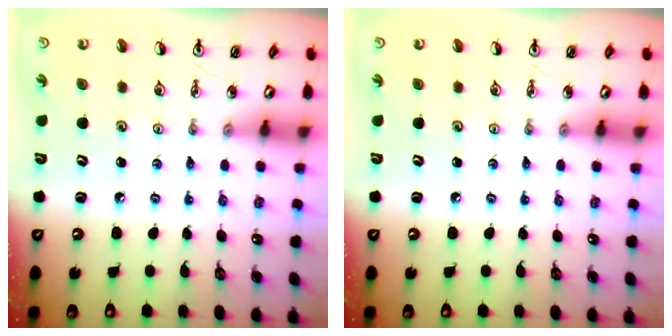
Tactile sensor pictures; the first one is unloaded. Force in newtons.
{"total": 0.0}